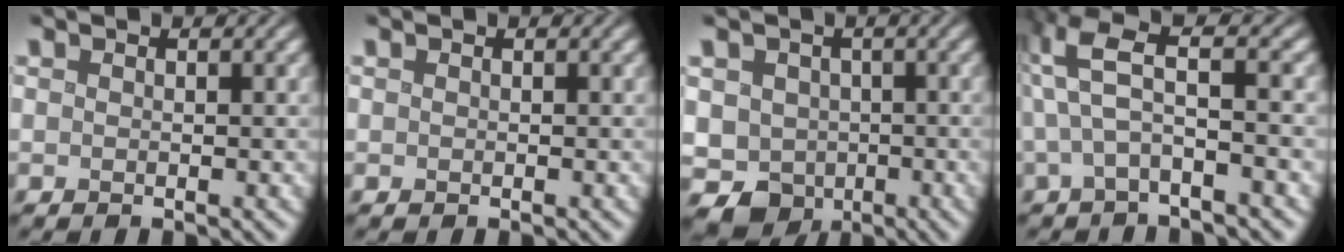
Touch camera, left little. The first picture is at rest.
{"total": 0.0}
{"total": 6.5, "force": [-2.2, 5.7, 2.3], "torque": [-0.016, -0.009, -0.044]}
{"total": 5.3, "force": [1.4, 1.0, 5.0], "torque": [-0.097, 0.014, 0.022]}